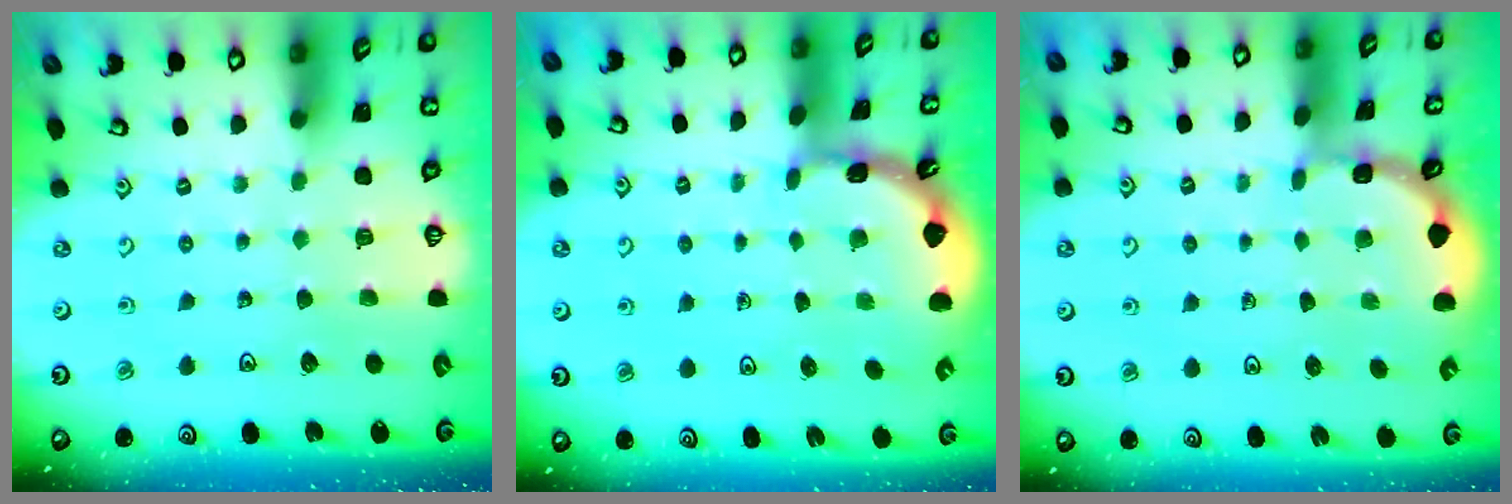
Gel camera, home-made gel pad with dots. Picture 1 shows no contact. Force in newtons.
{"total": 1.8, "press": 1.8, "slide": 0.2}
{"total": 1.2, "press": 1.2, "slide": 0.1}